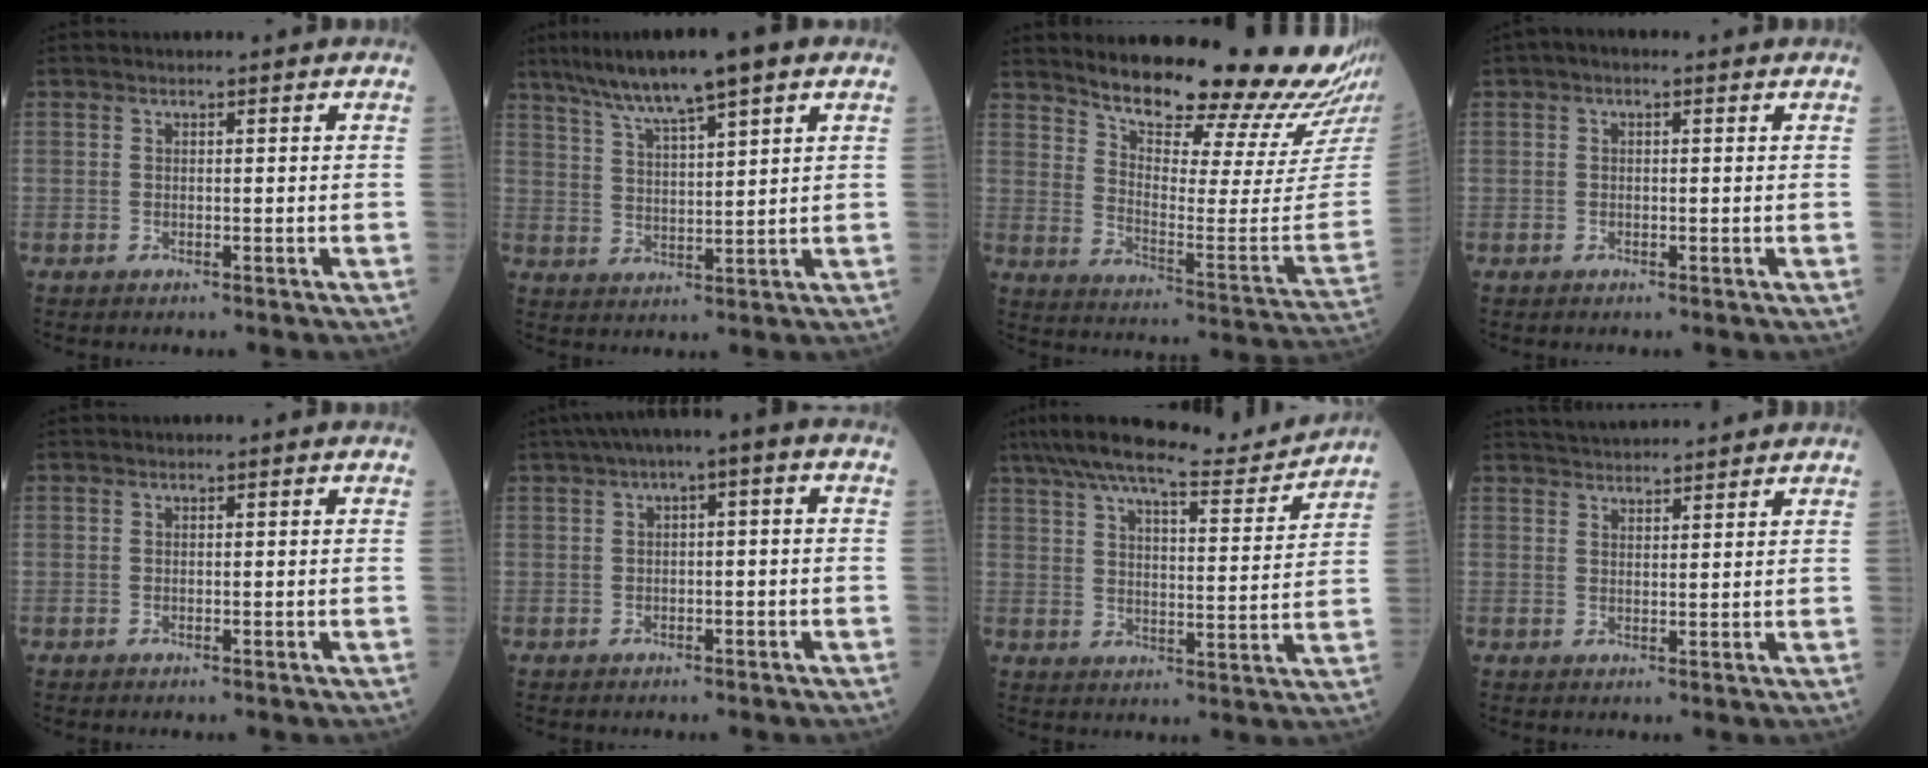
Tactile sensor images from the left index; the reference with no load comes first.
{"total": 11.4, "force": [7.9, 0.8, 8.2], "torque": [-0.138, 0.022, 0.133]}
{"total": 24.0, "force": [21.3, 1.1, 11.0], "torque": [-0.167, -0.106, 0.278]}
{"total": 1.7, "force": [0.7, 0.8, 1.4], "torque": [-0.028, 0.013, 0.006]}
{"total": 0.0}
{"total": 5.4, "force": [1.1, 1.3, 5.1], "torque": [-0.080, 0.034, 0.008]}
{"total": 13.2, "force": [12.4, 0.1, 4.6], "torque": [-0.078, -0.014, 0.182]}
{"total": 8.2, "force": [7.9, 0.5, 2.4], "torque": [-0.040, 0.029, 0.114]}